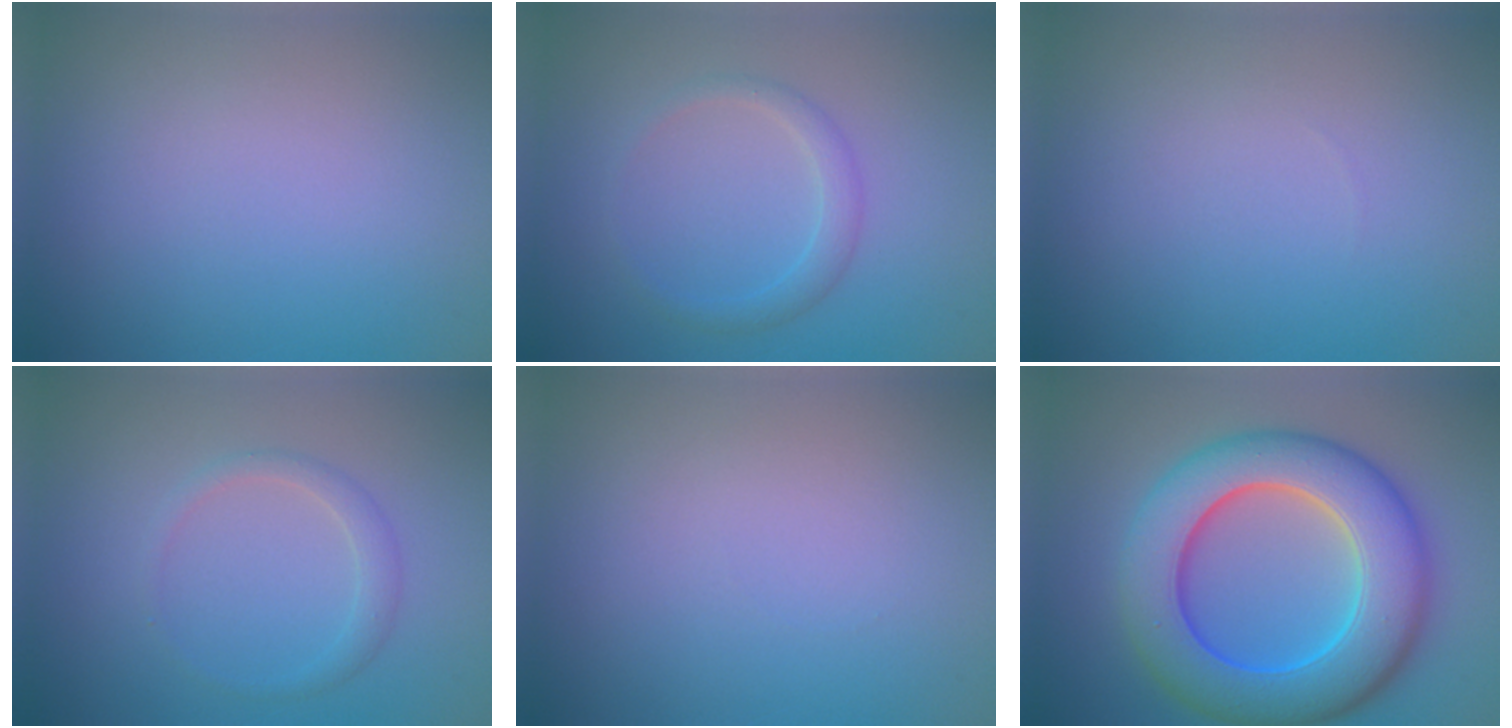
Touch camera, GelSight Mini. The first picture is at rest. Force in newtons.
{"total": 1.9, "press": 1.9, "slide": 0.2}
{"total": 0.0}
{"total": 1.6, "press": 1.6, "slide": 0.1}
{"total": 0.0}
{"total": 11.8, "press": 11.8, "slide": 0.2}